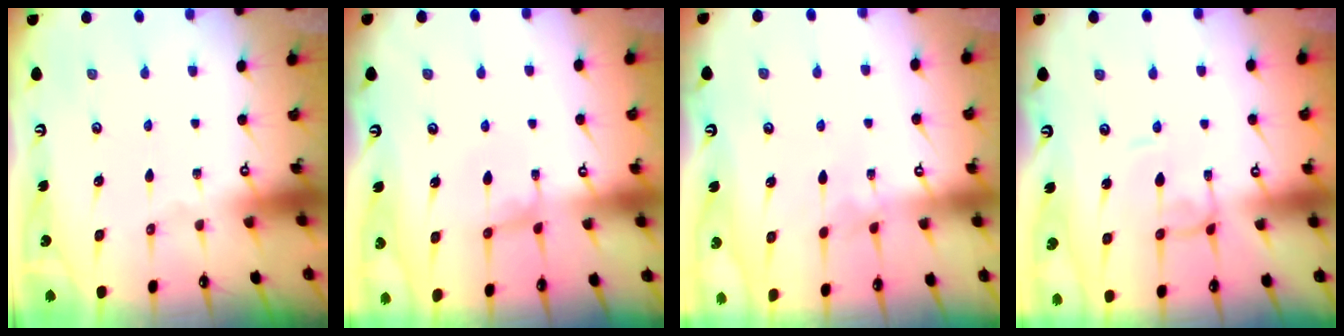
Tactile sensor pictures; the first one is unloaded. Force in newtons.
{"total": 1.5, "press": 1.3, "slide": 0.8}
{"total": 2.7, "press": 2.6, "slide": 0.3}
{"total": 1.1, "press": 1.0, "slide": 0.3}